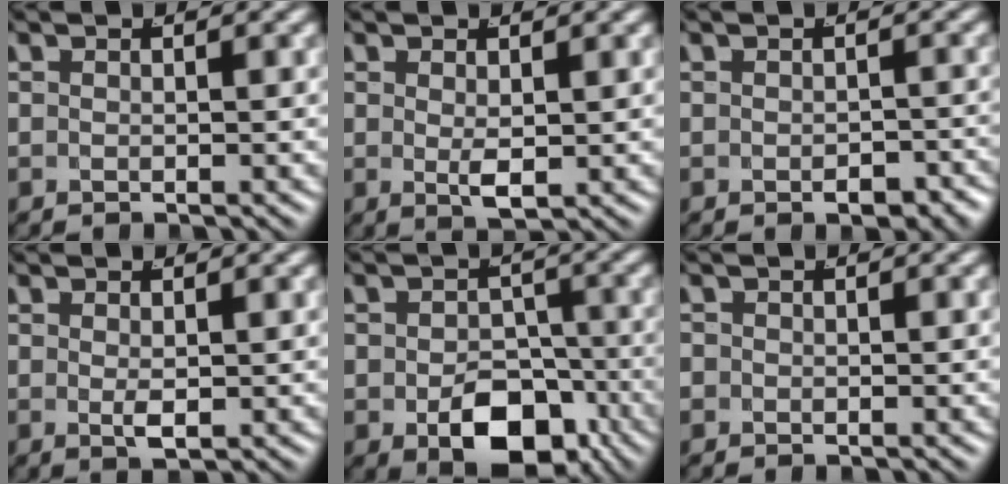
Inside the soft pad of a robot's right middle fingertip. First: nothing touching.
{"total": 1.7, "force": [0.2, 0.1, 1.7], "torque": [-0.021, -0.013, 0.014]}
{"total": 1.9, "force": [-1.5, 0.7, 0.9], "torque": [-0.010, -0.010, -0.019]}
{"total": 1.2, "force": [0.1, 0.0, 1.2], "torque": [-0.015, -0.010, 0.009]}
{"total": 6.4, "force": [-3.4, 3.6, 4.0], "torque": [-0.038, -0.029, -0.042]}
{"total": 1.5, "force": [-0.5, 1.4, 0.3], "torque": [-0.013, -0.012, -0.008]}